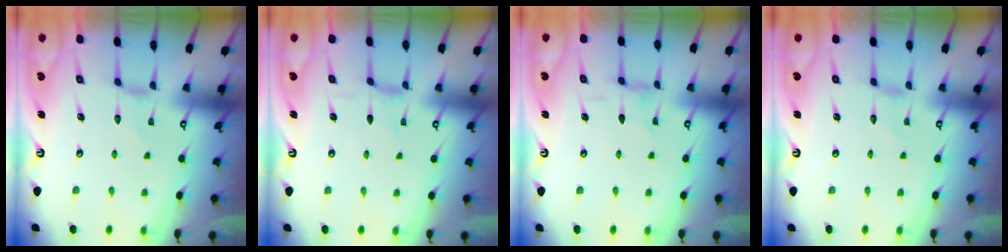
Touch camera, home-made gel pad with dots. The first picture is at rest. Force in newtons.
{"total": 0.0}
{"total": 2.2, "press": 2.2, "slide": 0.4}
{"total": 0.0}